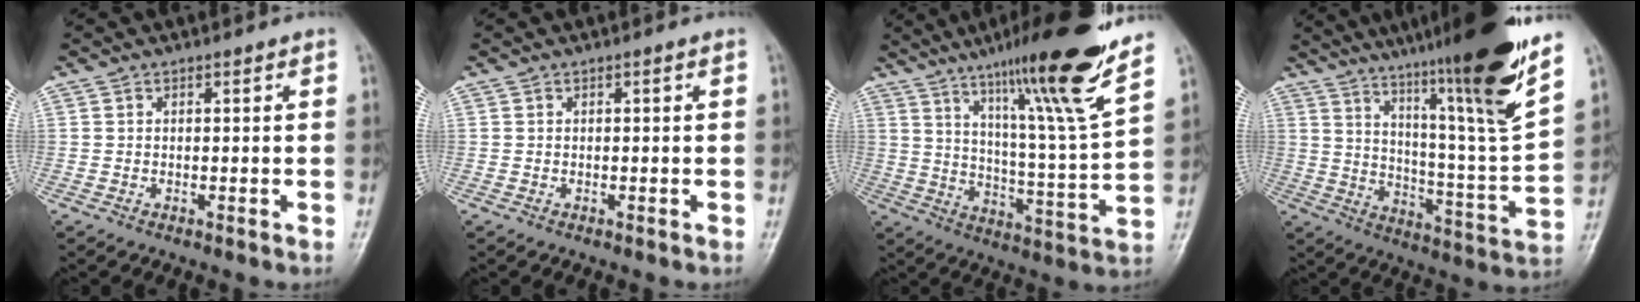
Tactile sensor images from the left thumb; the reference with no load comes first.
{"total": 0.0}
{"total": 20.6, "force": [14.0, 0.4, 15.1], "torque": [-0.213, -0.070, 0.218]}
{"total": 24.9, "force": [17.5, 0.6, 17.7], "torque": [-0.251, -0.089, 0.270]}